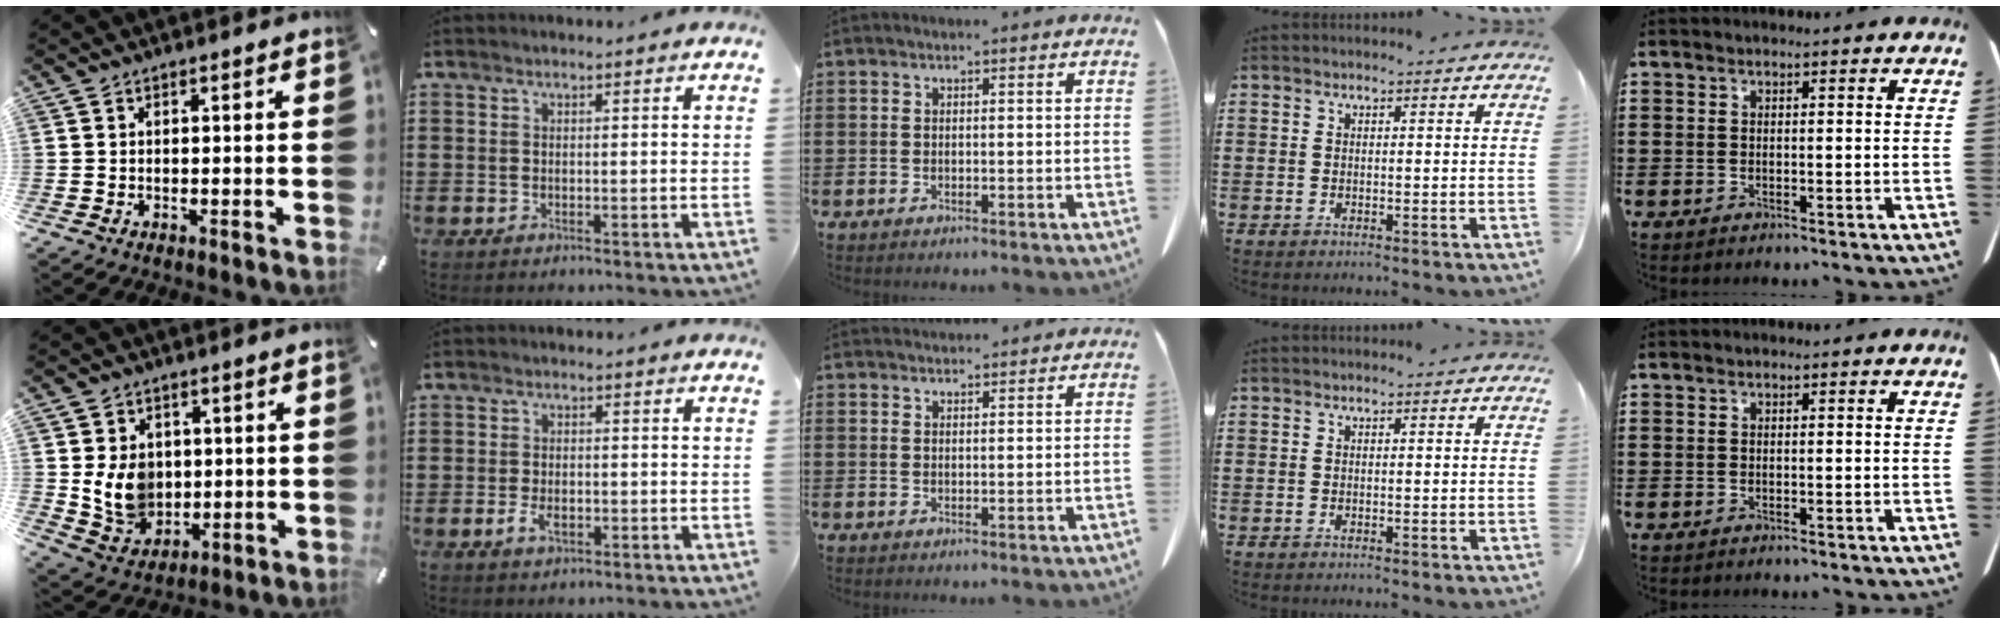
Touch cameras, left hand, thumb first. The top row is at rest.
{"thumb": {"total": 9.9, "force": [1.4, 8.5, 4.9], "torque": [-0.115, -0.009, 0.030]}, "index": {"total": 2.7, "force": [-0.8, 1.3, 2.2], "torque": [-0.055, -0.005, -0.019]}, "middle": {"total": 1.6, "force": [1.6, 0.2, 0.0], "torque": [-0.004, 0.002, 0.032]}}